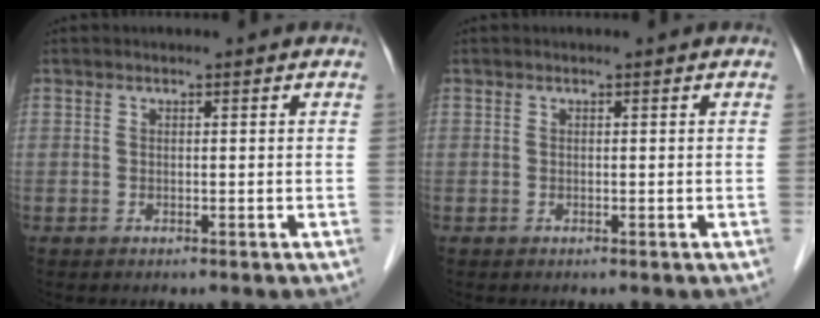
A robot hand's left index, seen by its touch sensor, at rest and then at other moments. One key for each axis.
{"total": 0.0}